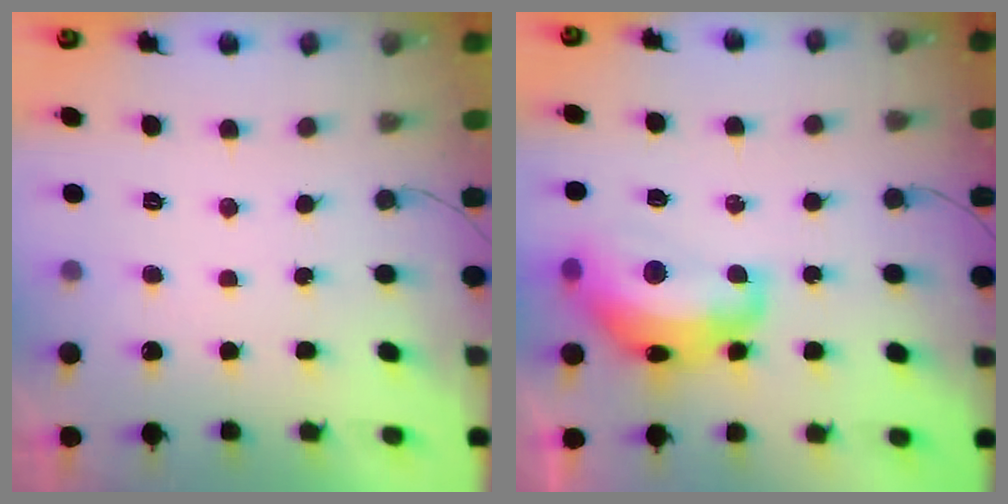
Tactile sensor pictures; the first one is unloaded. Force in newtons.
{"total": 16.0, "press": 15.9, "slide": 1.2}